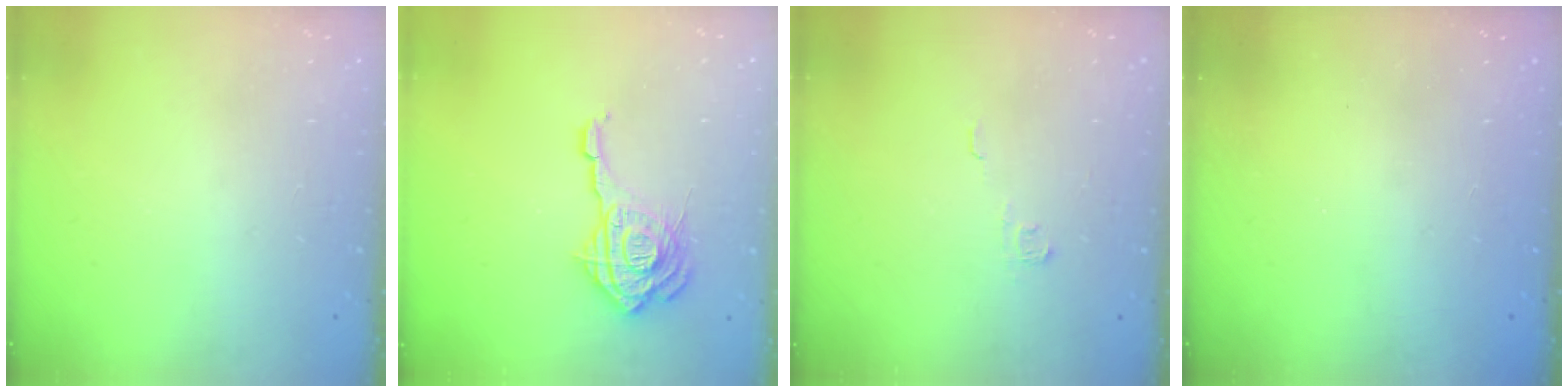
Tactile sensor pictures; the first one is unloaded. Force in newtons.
{"total": 15.1, "press": 14.9, "slide": 2.1}
{"total": 2.8, "press": 2.8, "slide": 0.4}
{"total": 2.3, "press": 2.2, "slide": 0.8}